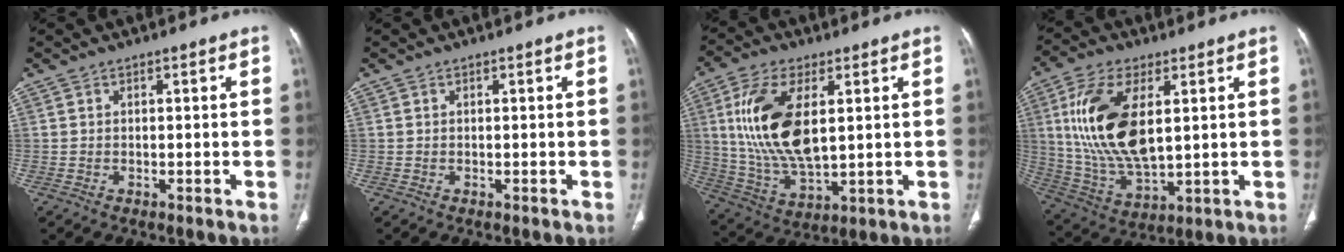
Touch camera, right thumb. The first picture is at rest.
{"total": 0.0}
{"total": 17.2, "force": [3.7, 8.2, 14.6], "torque": [-0.293, -0.016, 0.080]}
{"total": 18.3, "force": [4.0, 8.9, 15.5], "torque": [-0.312, -0.017, 0.086]}